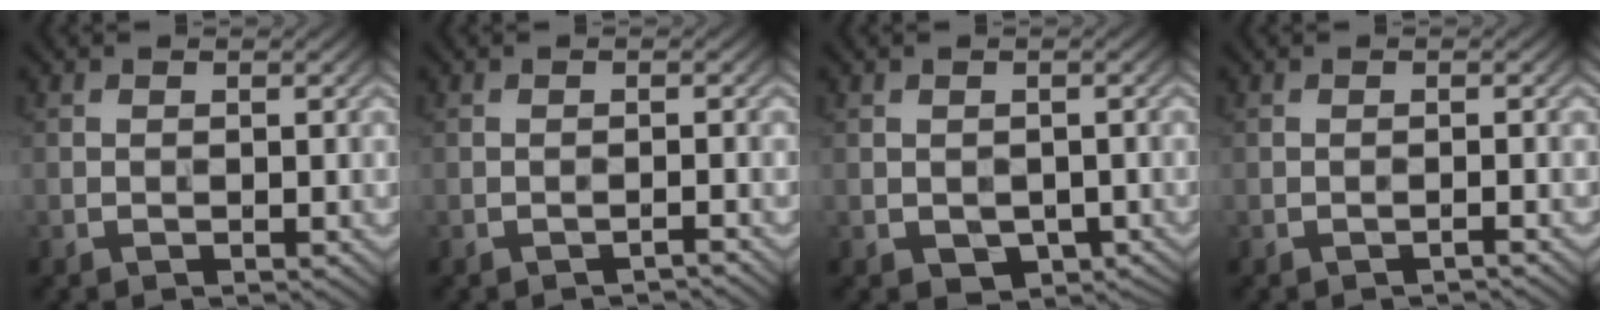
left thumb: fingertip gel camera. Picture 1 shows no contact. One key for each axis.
{"total": 0.9, "fx": -0.8, "fy": -0.2, "fz": 0.3, "tx": -0.006, "ty": 0.008, "tz": -0.017}
{"total": 3.1, "fx": -1.2, "fy": 2.1, "fz": 2.0, "tx": -0.035, "ty": -0.009, "tz": -0.016}
{"total": 0.7, "fx": -0.6, "fy": -0.3, "fz": 0.3, "tx": -0.005, "ty": 0.008, "tz": -0.012}